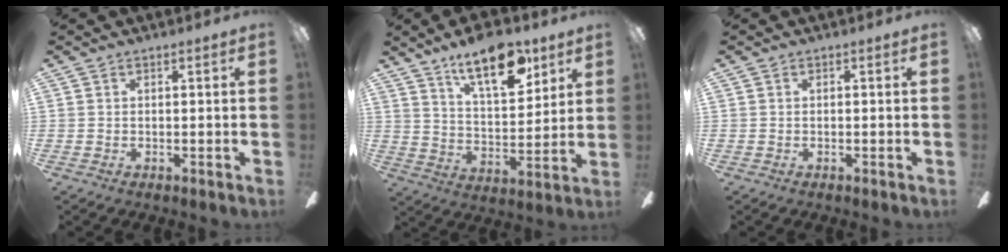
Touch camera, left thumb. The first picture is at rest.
{"total": 16.4, "force": [10.9, 6.8, 10.2], "torque": [-0.156, -0.053, 0.182]}
{"total": 0.0}